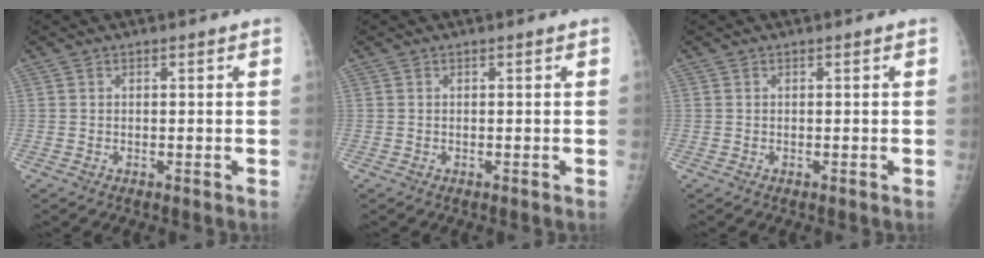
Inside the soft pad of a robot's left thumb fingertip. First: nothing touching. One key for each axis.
{"total": 0.0}
{"total": 0.0}